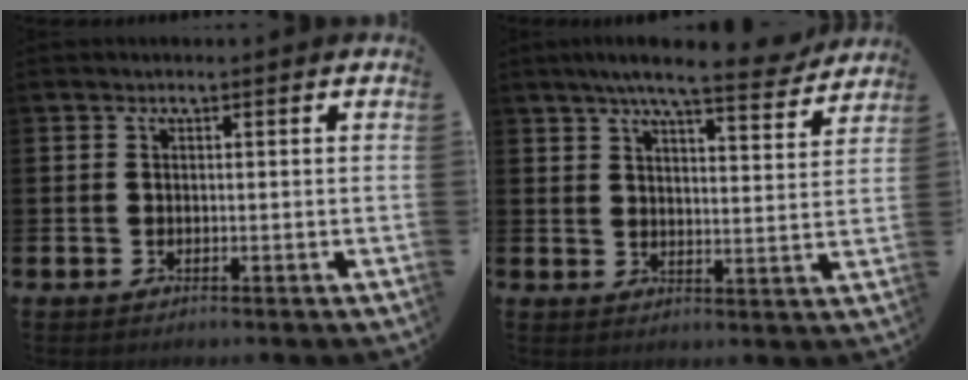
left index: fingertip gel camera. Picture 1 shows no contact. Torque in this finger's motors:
{"motor_torque": [1.08, -1.05, 0.63, 0.21]}